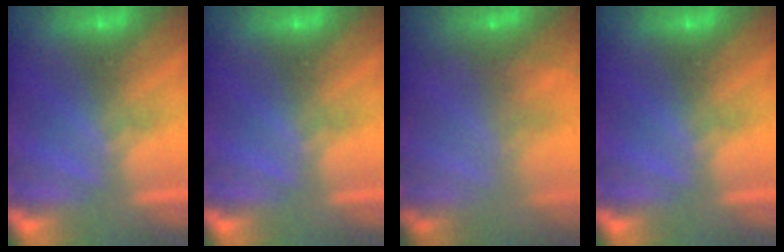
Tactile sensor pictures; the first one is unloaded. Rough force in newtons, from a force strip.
{"total": 0.0}
{"total": 7.5}
{"total": 0.0}